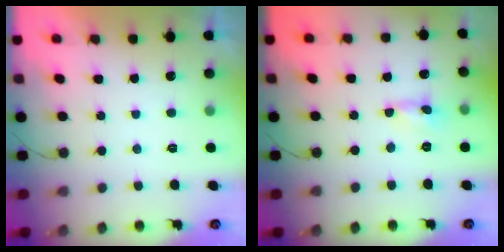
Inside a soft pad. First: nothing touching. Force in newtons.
{"total": 0.0}